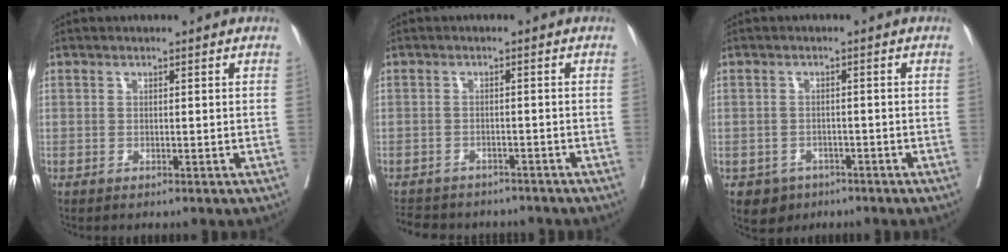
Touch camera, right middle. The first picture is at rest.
{"total": 10.3, "force": [-9.2, 3.8, 2.8], "torque": [-0.059, 0.002, -0.117]}
{"total": 3.6, "force": [-2.1, 2.8, 0.5], "torque": [-0.005, 0.008, -0.028]}